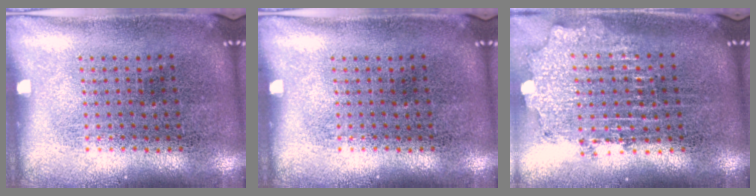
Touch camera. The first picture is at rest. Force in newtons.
{"total": 0.0}
{"total": 2.0, "press": 1.6, "slide": 1.3}